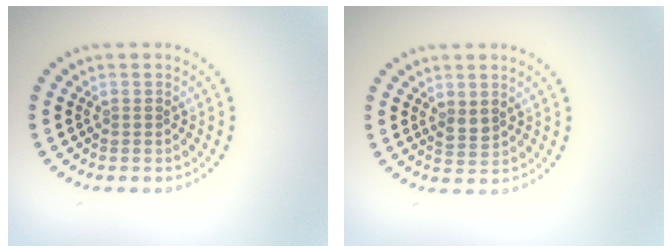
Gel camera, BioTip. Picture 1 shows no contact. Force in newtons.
{"total": 1.2, "press": 1.2, "slide": 0.4}